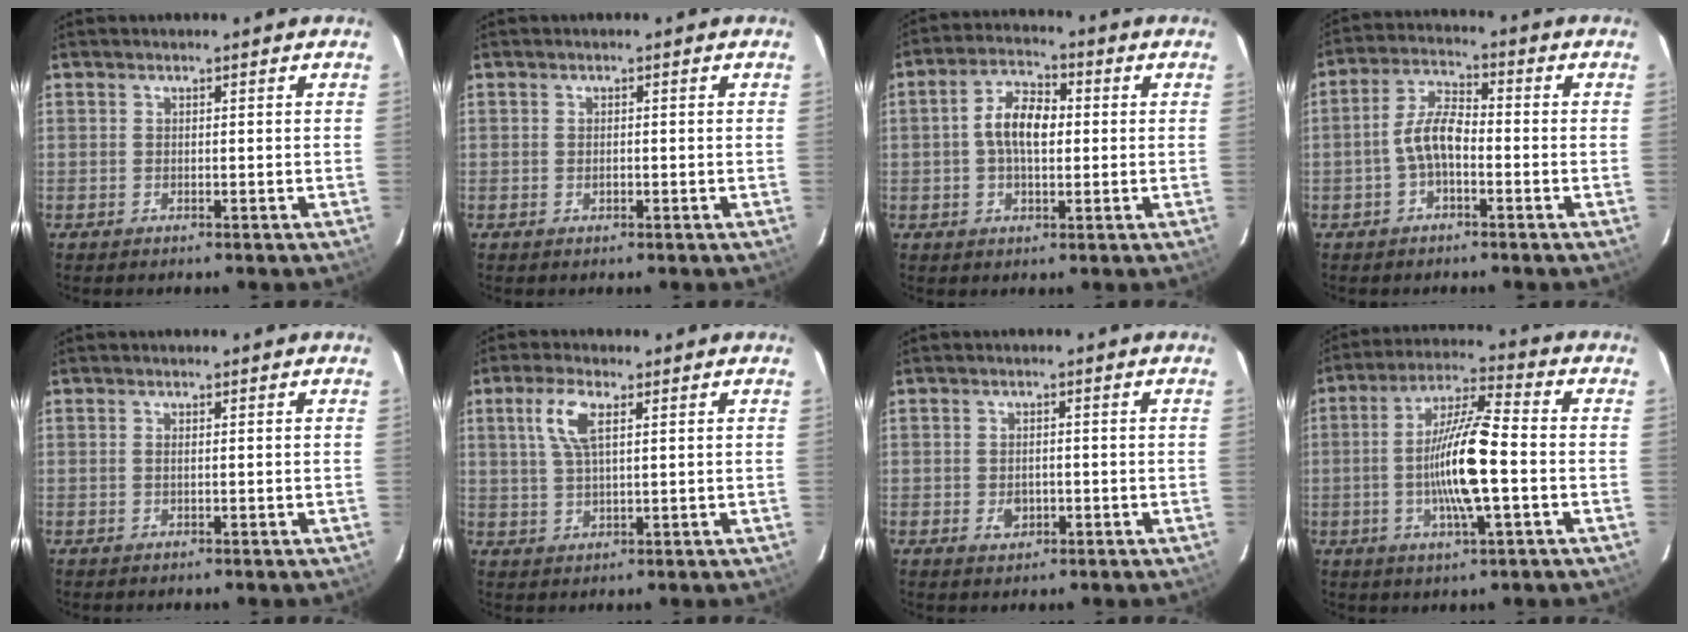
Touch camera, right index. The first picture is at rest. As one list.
[{"total": 0.8, "force": [-0.3, 0.5, 0.6], "torque": [-0.010, 0.003, -0.004]}, {"total": 7.7, "force": [0.3, 4.1, 6.5], "torque": [-0.124, 0.020, 0.004]}, {"total": 6.1, "force": [-2.0, 2.5, 5.2], "torque": [-0.108, 0.017, -0.040]}, {"total": 0.5, "force": [0.0, -0.1, 0.5], "torque": [-0.009, 0.001, -0.002]}, {"total": 6.0, "force": [2.3, 1.9, 5.2], "torque": [-0.109, 0.009, 0.046]}, {"total": 2.8, "force": [-0.9, 2.1, 1.7], "torque": [-0.030, 0.001, -0.011]}, {"total": 13.2, "force": [-2.4, 1.7, 12.9], "torque": [-0.246, 0.003, -0.050]}]